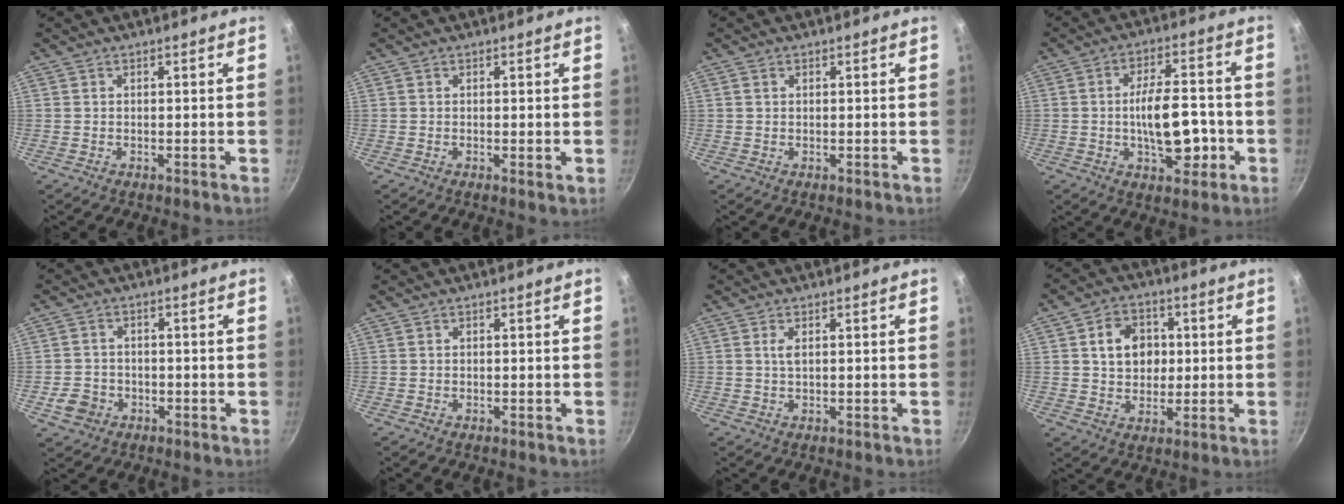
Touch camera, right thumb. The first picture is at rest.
{"total": 0.8, "force": [0.2, 0.2, 0.8], "torque": [-0.012, -0.005, -0.001]}
{"total": 0.9, "force": [0.3, 0.7, 0.4], "torque": [-0.006, 0.002, 0.005]}
{"total": 12.5, "force": [-2.4, 6.3, 10.5], "torque": [-0.137, 0.024, -0.034]}
{"total": 5.0, "force": [-2.0, 4.2, 1.9], "torque": [-0.029, 0.021, -0.032]}
{"total": 0.0}
{"total": 1.4, "force": [0.4, 0.5, 1.2], "torque": [-0.024, -0.001, 0.009]}
{"total": 8.9, "force": [1.5, 7.3, 4.9], "torque": [-0.048, 0.005, 0.021]}